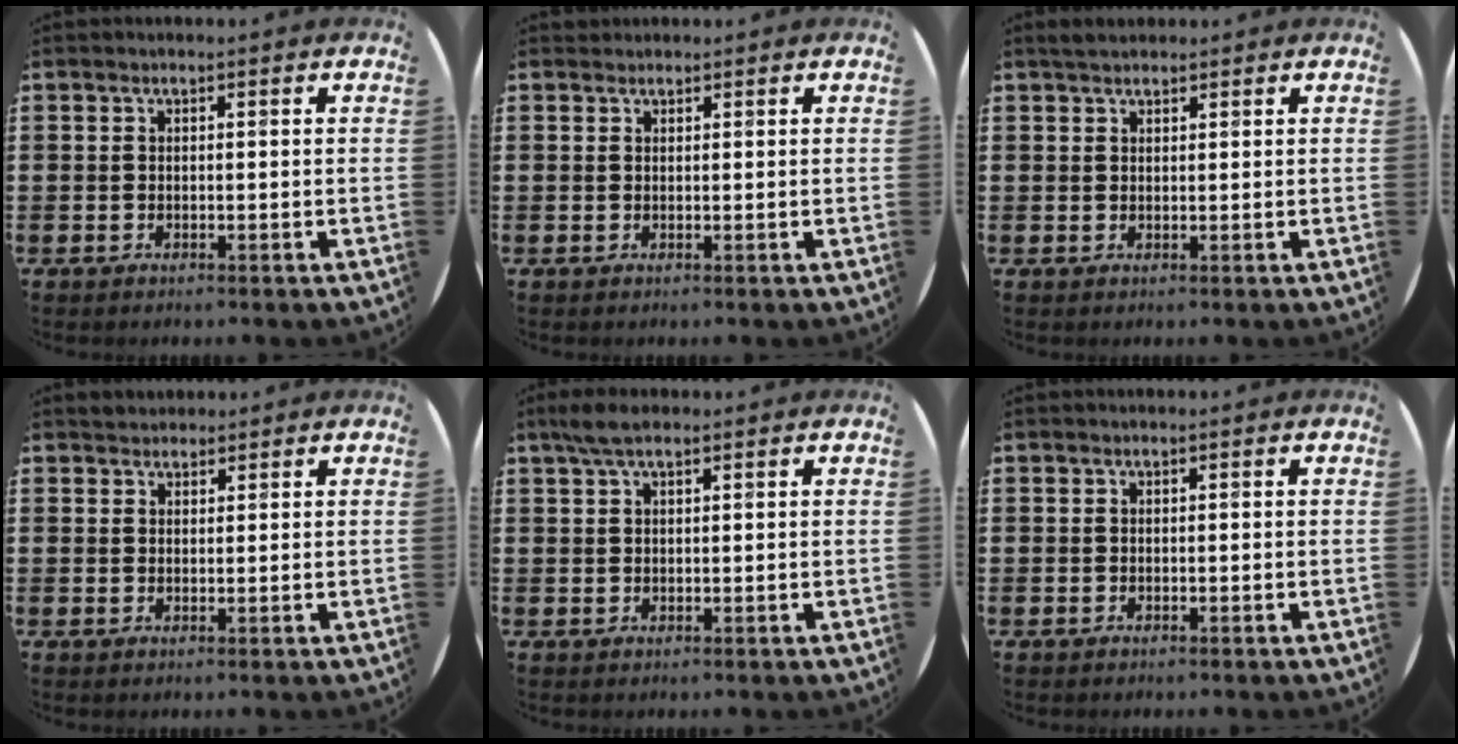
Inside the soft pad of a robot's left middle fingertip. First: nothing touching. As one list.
[{"total": 0.0}, {"total": 1.6, "force": [1.5, 0.4, 0.4], "torque": [-0.001, 0.002, 0.027]}, {"total": 1.6, "force": [1.6, 0.4, -0.2], "torque": [0.010, 0.001, 0.029]}, {"total": 3.1, "force": [2.0, 0.9, 2.1], "torque": [-0.045, 0.007, 0.035]}, {"total": 0.0}]